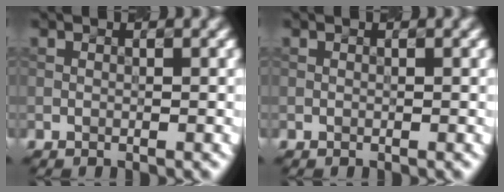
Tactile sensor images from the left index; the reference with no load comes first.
{"total": 0.0}